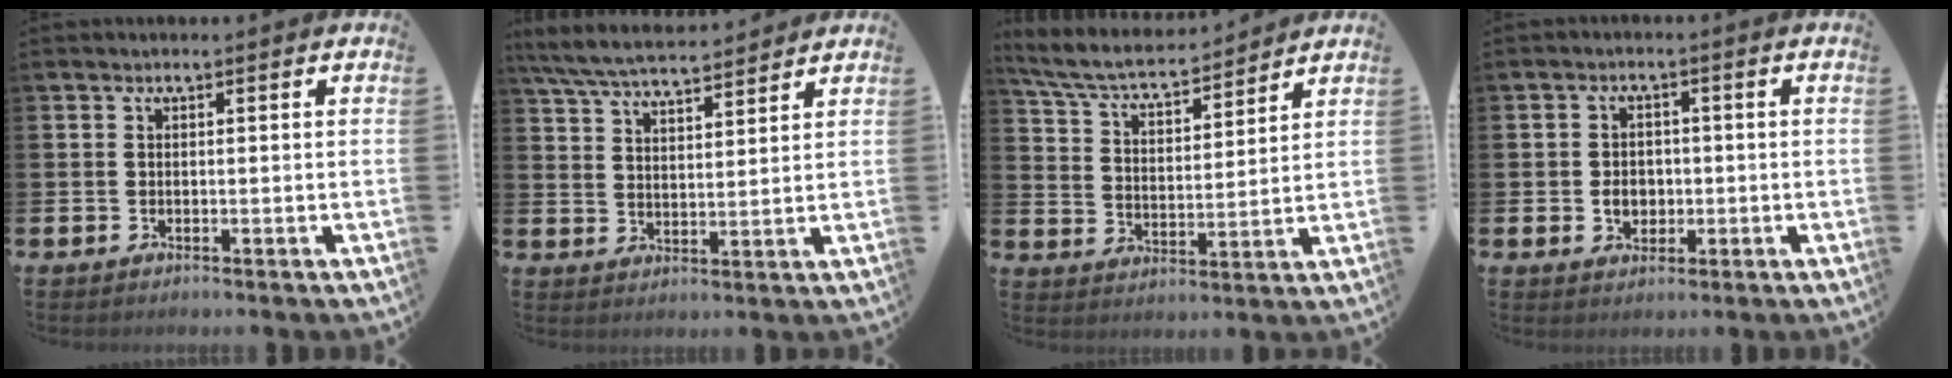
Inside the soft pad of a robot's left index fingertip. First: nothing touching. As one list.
[{"total": 6.8, "force": [6.5, 0.9, 1.8], "torque": [-0.059, -0.029, 0.118]}, {"total": 6.7, "force": [6.2, 1.3, 2.2], "torque": [-0.073, -0.041, 0.104]}, {"total": 2.9, "force": [-0.5, 2.4, 1.6], "torque": [-0.019, -0.001, -0.017]}]